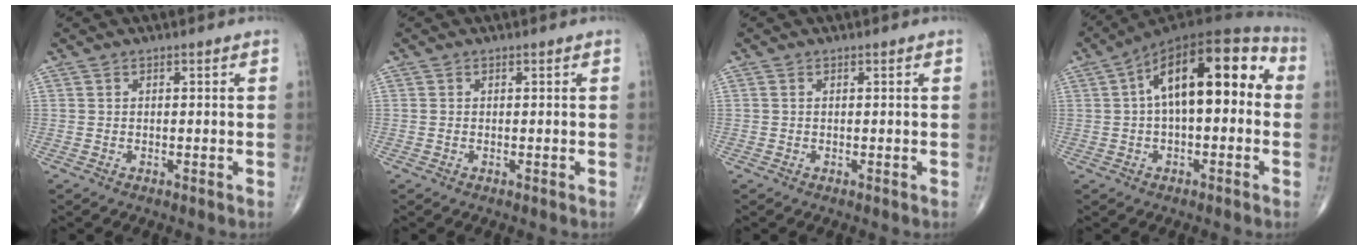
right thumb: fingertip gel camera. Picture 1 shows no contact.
{"total": 0.0}
{"total": 0.0}
{"total": 18.4, "force": [2.4, 8.6, 16.1], "torque": [-0.227, 0.046, 0.023]}